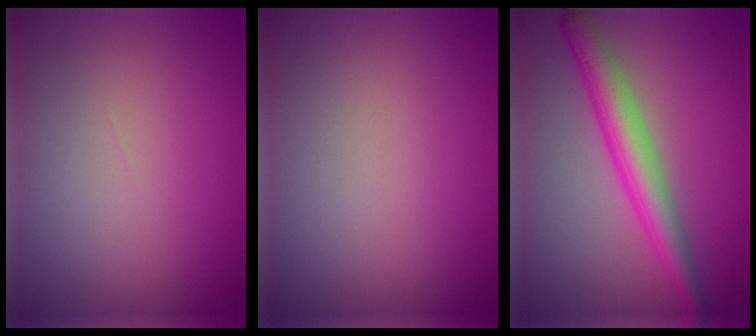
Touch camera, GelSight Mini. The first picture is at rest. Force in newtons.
{"total": 0.0}
{"total": 4.7, "press": 4.7, "slide": 0.1}